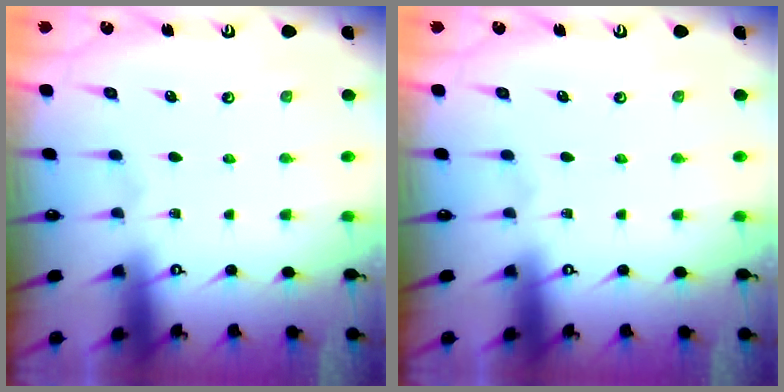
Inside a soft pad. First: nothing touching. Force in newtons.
{"total": 0.0}